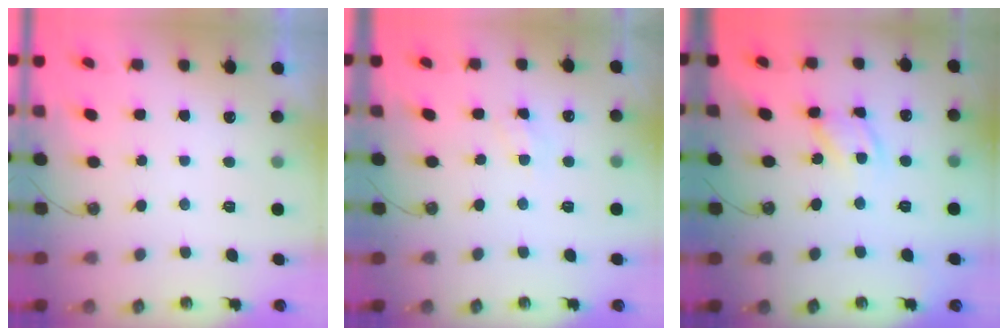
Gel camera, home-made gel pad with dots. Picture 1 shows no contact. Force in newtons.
{"total": 5.5, "press": 5.4, "slide": 0.7}
{"total": 10.8, "press": 10.8, "slide": 1.2}